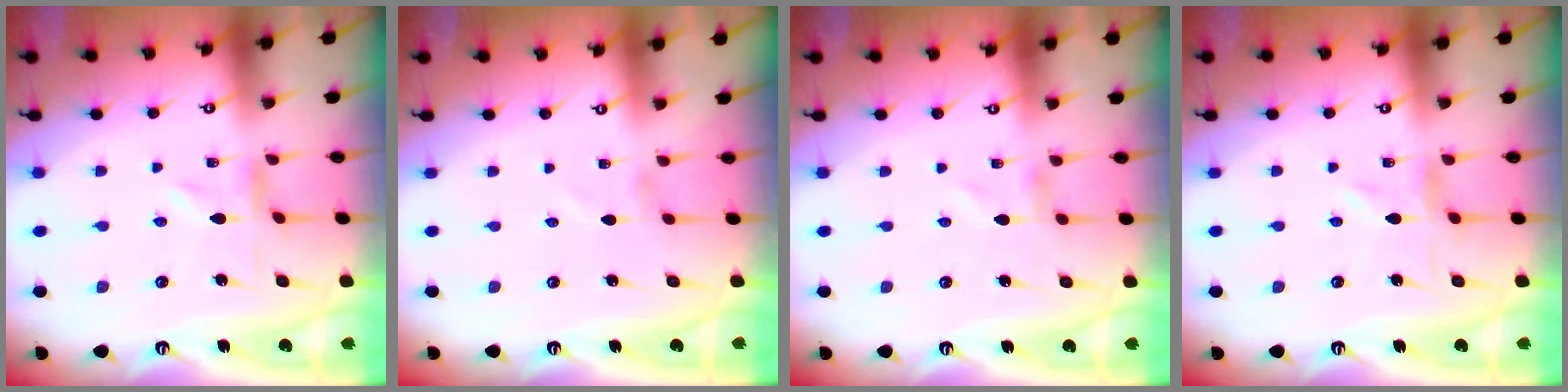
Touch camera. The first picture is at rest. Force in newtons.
{"total": 1.4, "press": 1.4, "slide": 0.2}
{"total": 0.9, "press": 0.9, "slide": 0.1}
{"total": 0.8, "press": 0.8, "slide": 0.2}